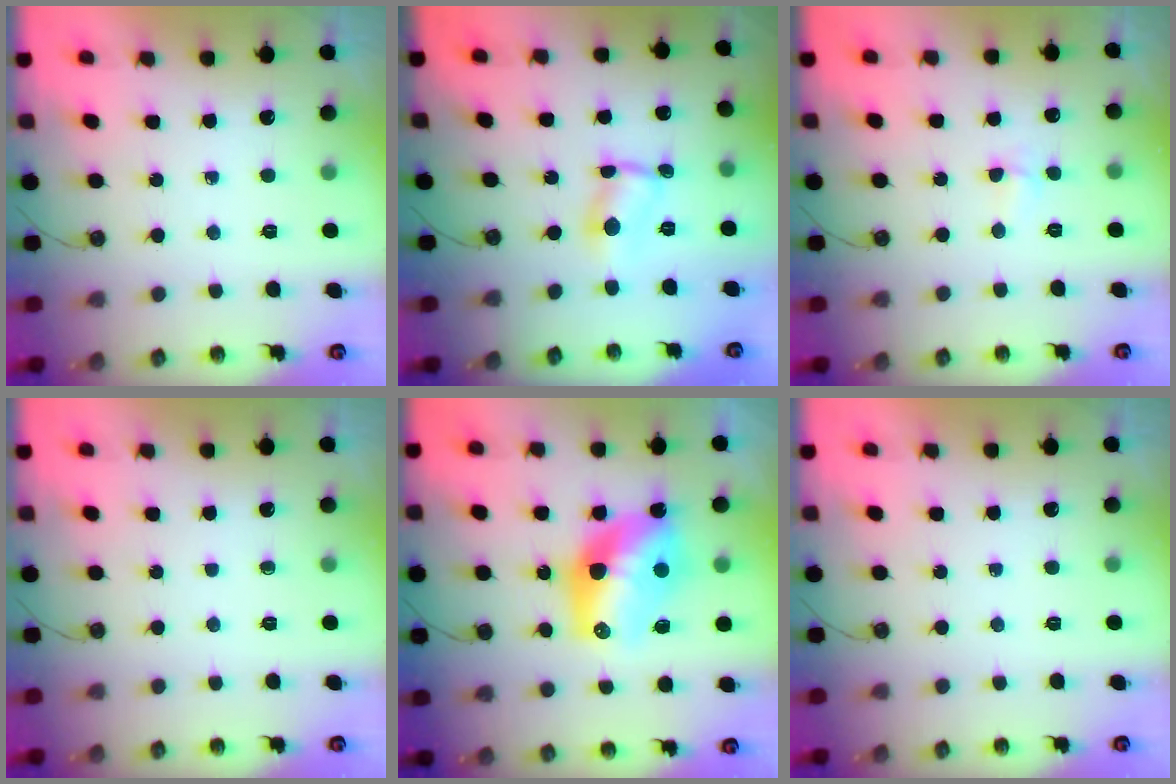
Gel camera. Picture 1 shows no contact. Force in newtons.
{"total": 2.4, "press": 2.4, "slide": 0.1}
{"total": 2.9, "press": 2.8, "slide": 0.7}
{"total": 0.0}
{"total": 14.7, "press": 14.7, "slide": 1.0}
{"total": 0.0}